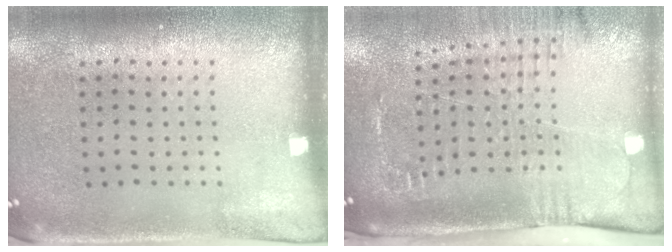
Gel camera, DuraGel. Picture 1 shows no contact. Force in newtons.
{"total": 2.6, "press": 2.1, "slide": 1.6}